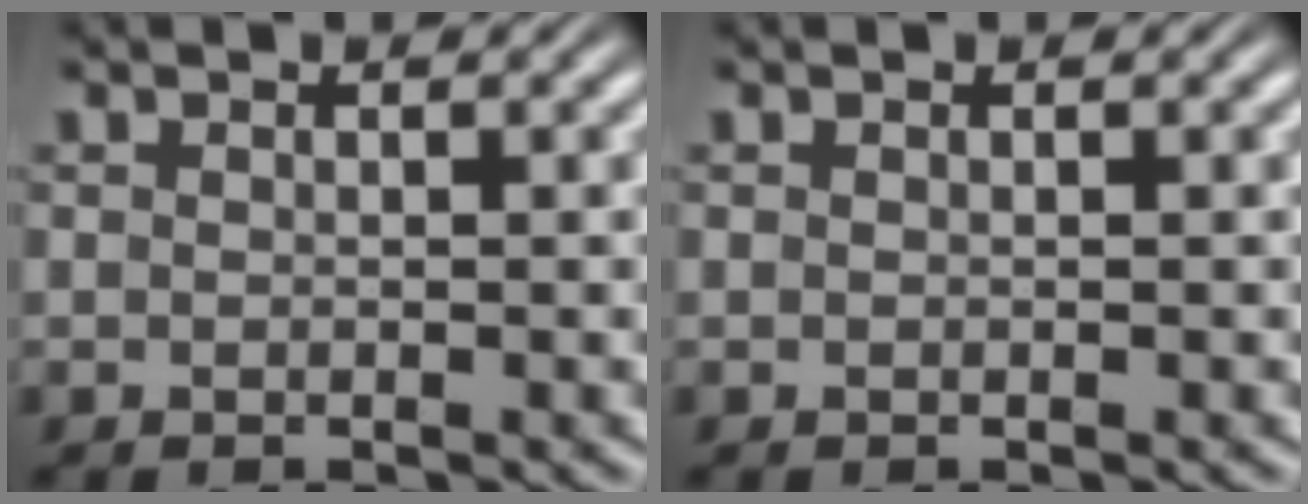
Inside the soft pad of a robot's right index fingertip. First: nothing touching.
{"total": 0.0}